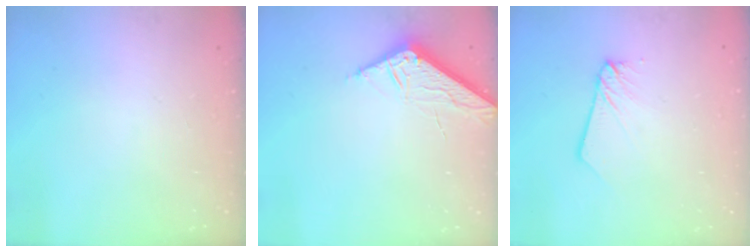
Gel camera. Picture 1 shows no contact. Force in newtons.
{"total": 6.5, "press": 6.5, "slide": 0.7}
{"total": 2.6, "press": 2.6, "slide": 0.2}